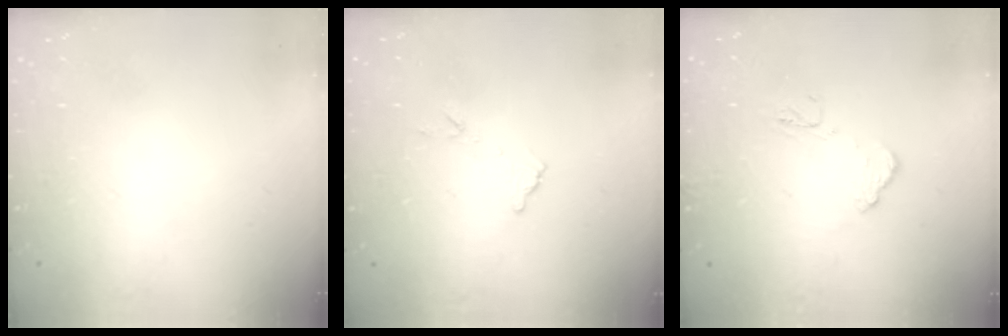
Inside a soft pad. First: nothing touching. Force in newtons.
{"total": 6.9, "press": 6.9, "slide": 0.4}
{"total": 8.3, "press": 8.3, "slide": 0.3}